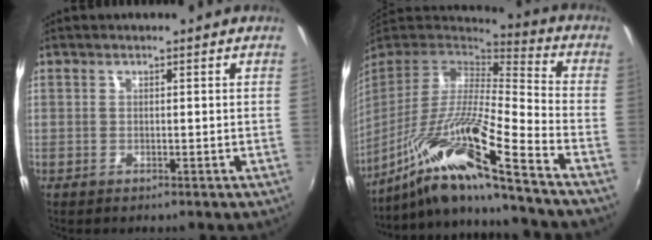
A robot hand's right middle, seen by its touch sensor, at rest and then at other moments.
{"total": 19.9, "force": [-13.5, -0.5, 14.6], "torque": [-0.241, -0.042, -0.256]}